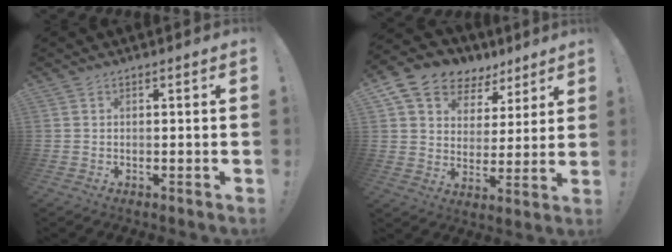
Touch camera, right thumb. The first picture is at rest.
{"total": 11.3, "force": [7.5, 7.9, 3.2], "torque": [-0.055, -0.055, 0.145]}